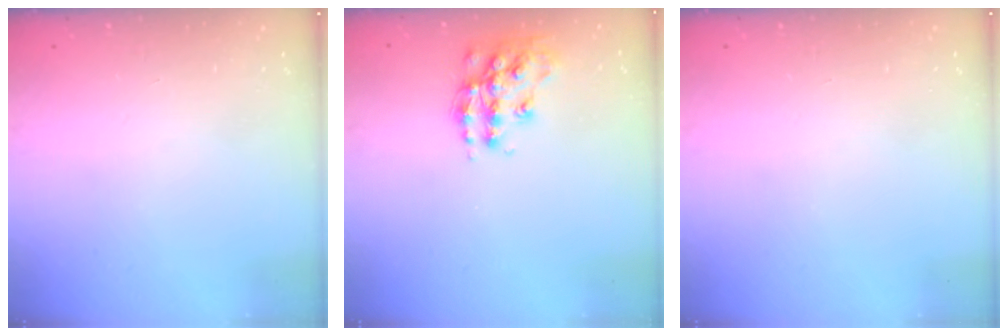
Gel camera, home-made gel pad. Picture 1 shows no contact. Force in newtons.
{"total": 13.7, "press": 13.7, "slide": 0.9}
{"total": 0.0}